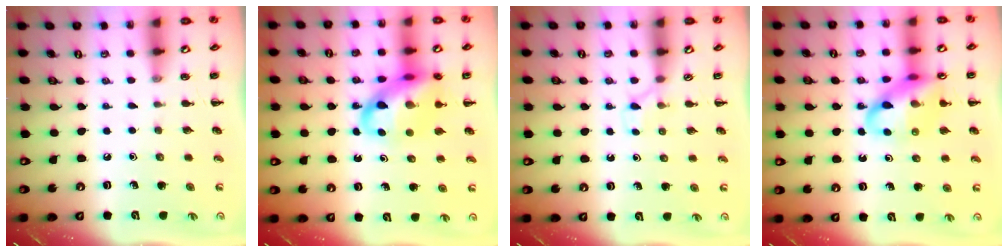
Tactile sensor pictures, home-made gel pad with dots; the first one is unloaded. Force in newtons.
{"total": 15.2, "press": 14.8, "slide": 3.4}
{"total": 2.5, "press": 2.3, "slide": 1.0}
{"total": 14.6, "press": 14.4, "slide": 2.4}